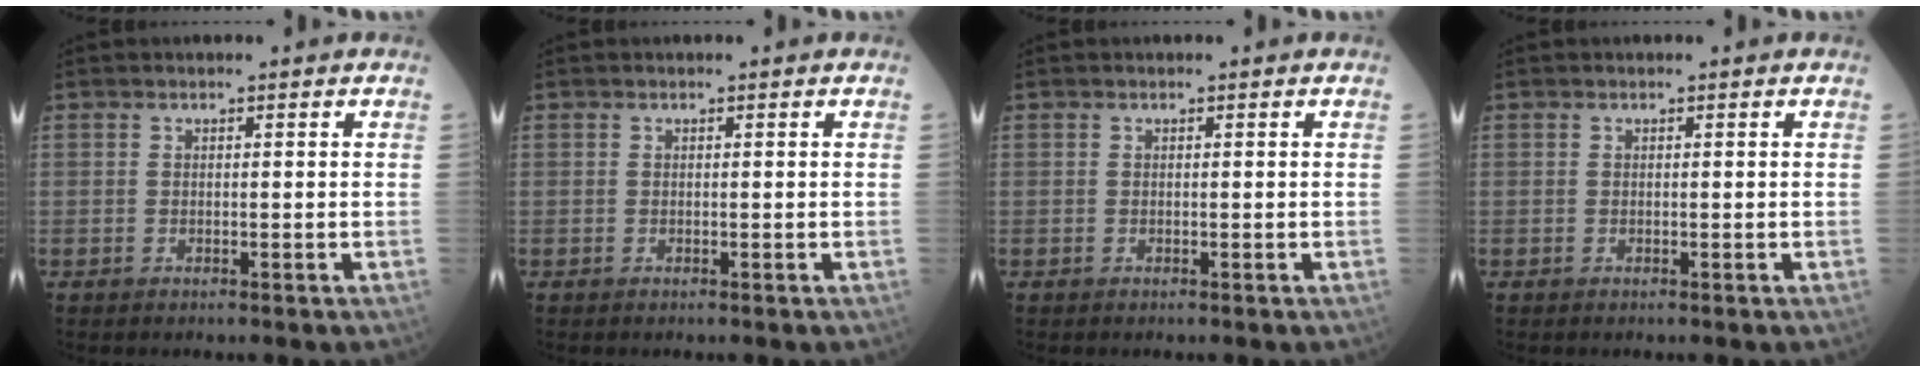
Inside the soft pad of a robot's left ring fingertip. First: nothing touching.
{"total": 0.0}
{"total": 0.0}
{"total": 0.0}